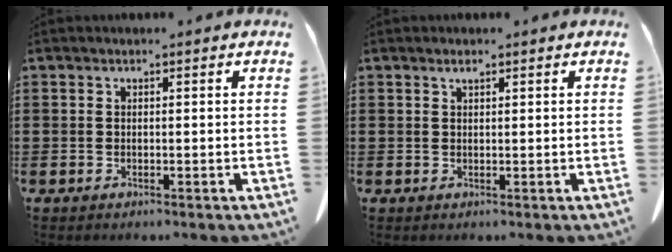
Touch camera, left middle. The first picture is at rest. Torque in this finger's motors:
{"motor_torque": [0.13, 0.23, 0.01, 0.03]}